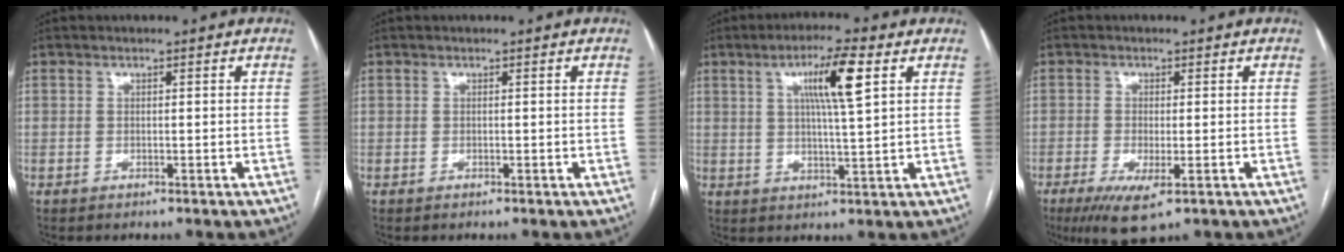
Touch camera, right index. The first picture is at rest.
{"total": 0.0}
{"total": 8.7, "force": [3.3, 0.3, 8.0], "torque": [-0.142, 0.006, 0.054]}
{"total": 6.1, "force": [-3.1, 1.7, 5.0], "torque": [-0.083, -0.016, -0.044]}